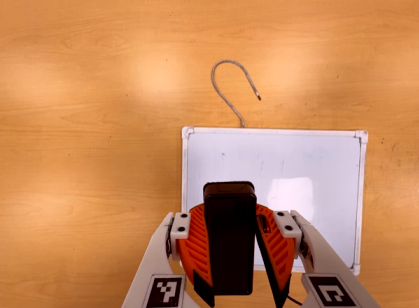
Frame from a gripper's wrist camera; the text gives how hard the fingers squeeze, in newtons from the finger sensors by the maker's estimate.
{"total": 10.0, "left": 9.2, "right": 10.8}